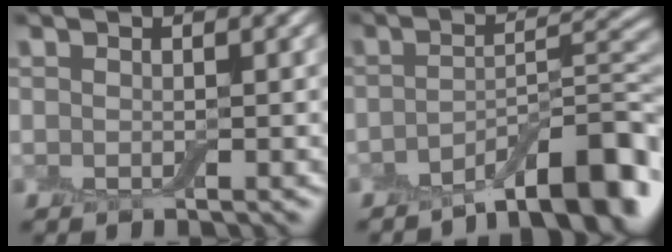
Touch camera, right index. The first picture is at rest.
{"total": 9.0, "force": [-5.8, 2.2, 6.5], "torque": [-0.082, 0.013, -0.095]}